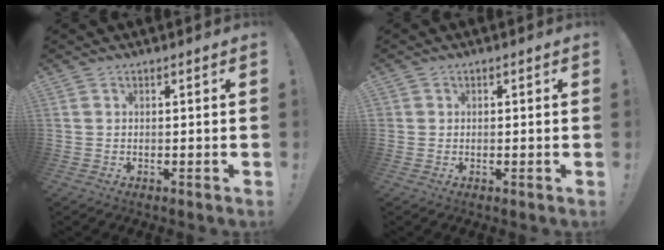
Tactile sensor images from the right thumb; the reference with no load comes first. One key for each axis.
{"total": 0.9, "fx": 0.1, "fy": 0.9, "fz": -0.1, "tx": -0.003, "ty": 0.005, "tz": 0.004}